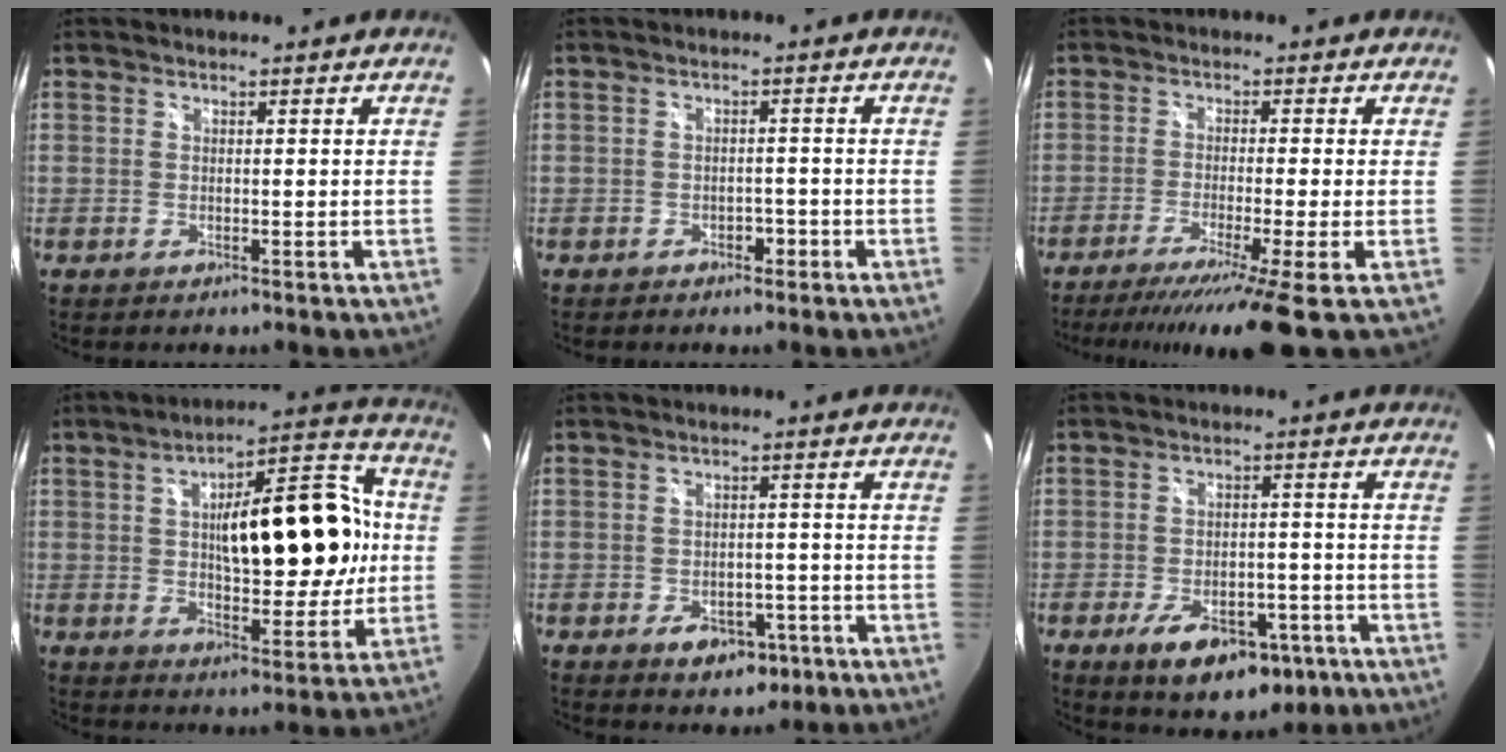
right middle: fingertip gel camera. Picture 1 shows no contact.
{"total": 1.6, "force": [-0.8, 1.4, 0.1], "torque": [0.001, 0.010, -0.008]}
{"total": 10.4, "force": [-7.2, -1.9, 7.2], "torque": [-0.147, -0.034, -0.119]}
{"total": 19.7, "force": [2.3, 8.3, 17.7], "torque": [-0.268, 0.032, 0.037]}
{"total": 6.4, "force": [-3.1, 4.5, 3.3], "torque": [-0.064, 0.009, -0.030]}
{"total": 13.2, "force": [-7.2, 7.2, 8.5], "torque": [-0.154, -0.003, -0.094]}